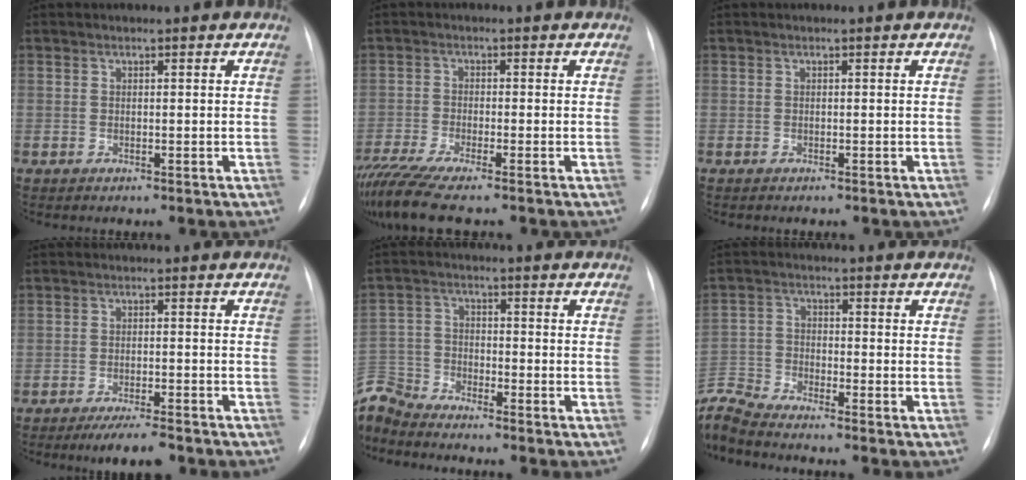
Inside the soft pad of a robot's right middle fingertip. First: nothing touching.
{"total": 8.6, "force": [-7.2, 0.0, 4.8], "torque": [-0.090, -0.023, -0.125]}
{"total": 0.0}
{"total": 5.6, "force": [-4.5, 0.8, 3.3], "torque": [-0.048, -0.010, -0.070]}
{"total": 7.7, "force": [-7.7, 0.5, 0.3], "torque": [-0.018, 0.002, -0.156]}
{"total": 8.0, "force": [-7.9, -1.0, 1.2], "torque": [-0.044, 0.004, -0.158]}